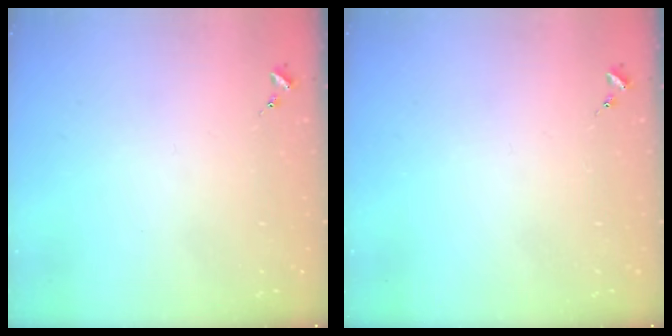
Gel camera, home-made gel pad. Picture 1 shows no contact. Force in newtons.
{"total": 0.0}